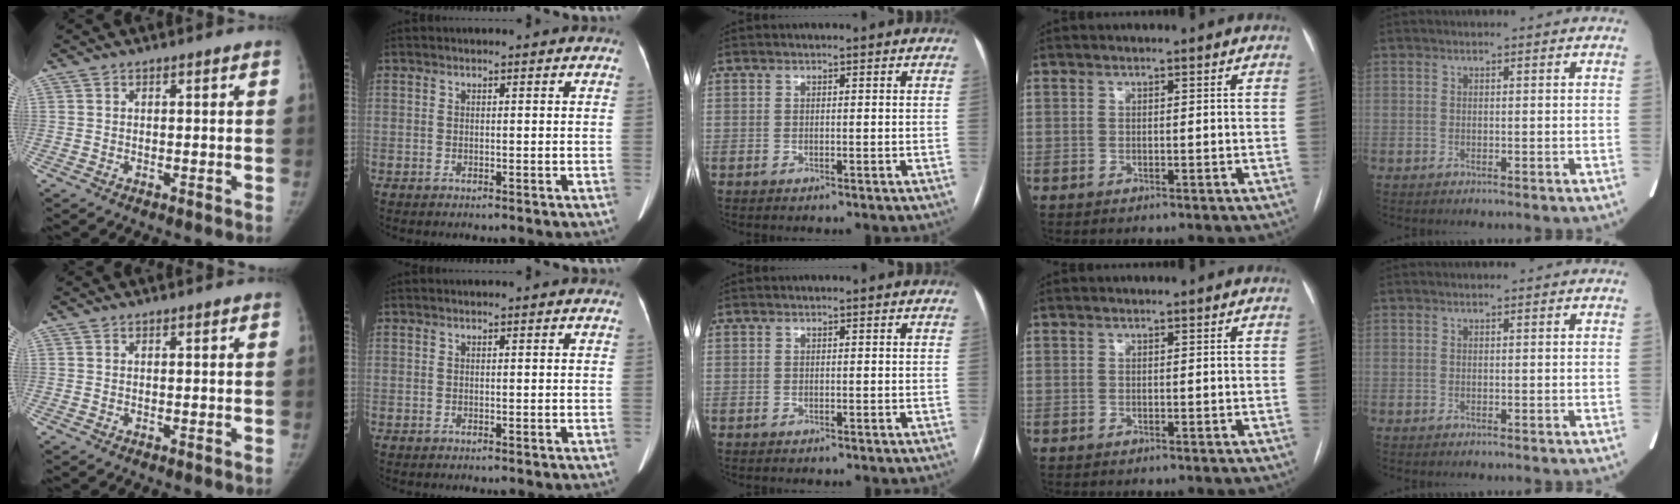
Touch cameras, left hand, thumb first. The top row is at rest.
{}